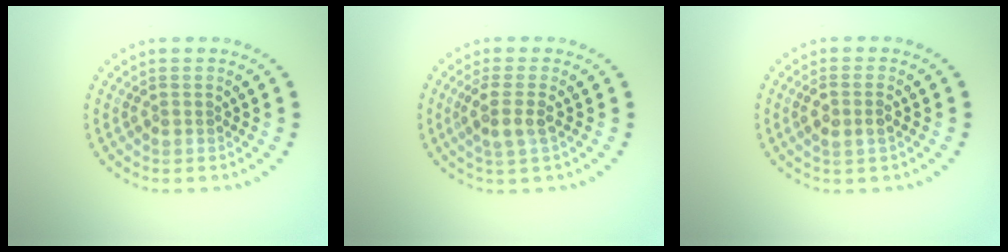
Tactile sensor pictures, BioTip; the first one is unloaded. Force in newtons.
{"total": 2.3, "press": 1.9, "slide": 1.4}
{"total": 1.8, "press": 1.7, "slide": 0.6}